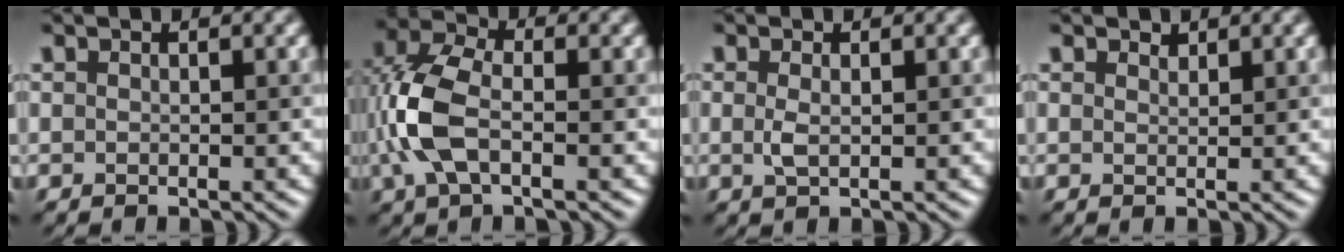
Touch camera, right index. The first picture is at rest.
{"total": 6.4, "force": [-0.9, 3.5, 5.3], "torque": [-0.135, 0.010, -0.026]}
{"total": 1.3, "force": [0.1, 0.4, 1.2], "torque": [-0.028, 0.000, 0.001]}
{"total": 0.9, "force": [0.8, 0.3, 0.0], "torque": [0.000, 0.000, 0.016]}